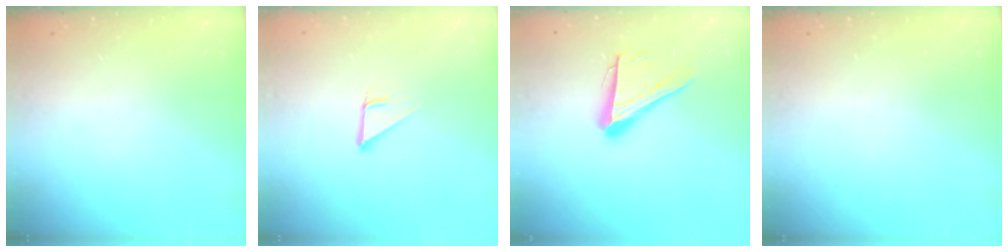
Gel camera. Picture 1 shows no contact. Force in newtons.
{"total": 2.7, "press": 2.7, "slide": 0.3}
{"total": 16.3, "press": 16.2, "slide": 1.4}
{"total": 0.0}